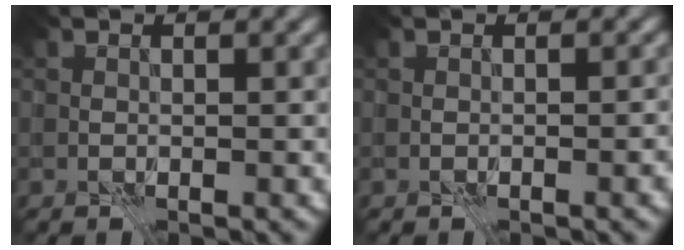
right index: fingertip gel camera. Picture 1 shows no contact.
{"total": 1.0, "force": [-0.6, 0.2, 0.7], "torque": [-0.011, 0.002, -0.008]}